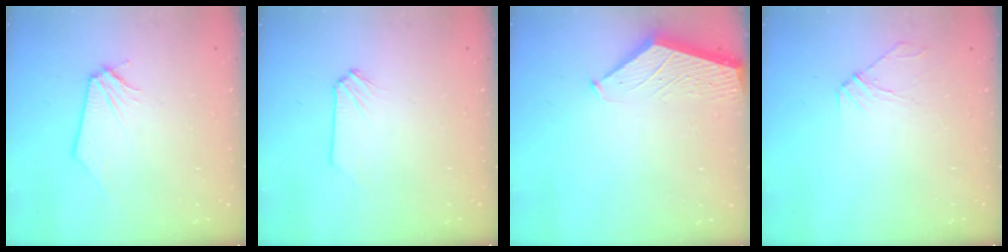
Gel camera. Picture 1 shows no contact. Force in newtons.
{"total": 0.0}
{"total": 1.8, "press": 1.8, "slide": 0.2}
{"total": 4.4, "press": 4.4, "slide": 0.4}